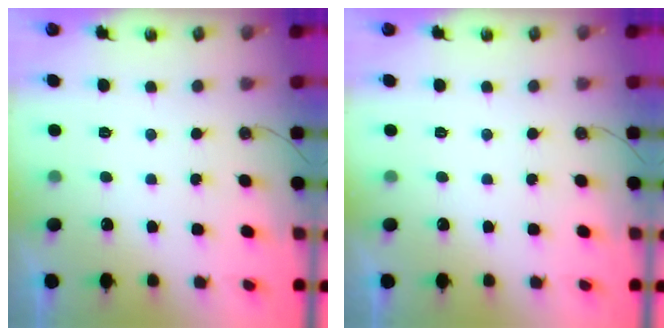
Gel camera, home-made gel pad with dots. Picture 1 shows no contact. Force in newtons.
{"total": 0.0}